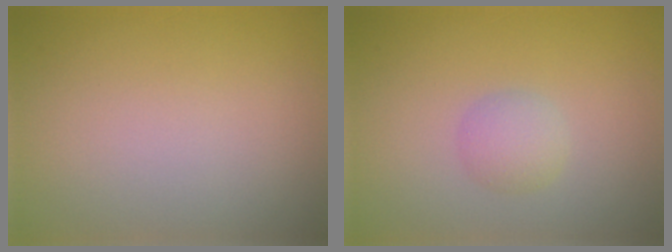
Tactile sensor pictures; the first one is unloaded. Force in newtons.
{"total": 1.9, "press": 1.9, "slide": 0.0}